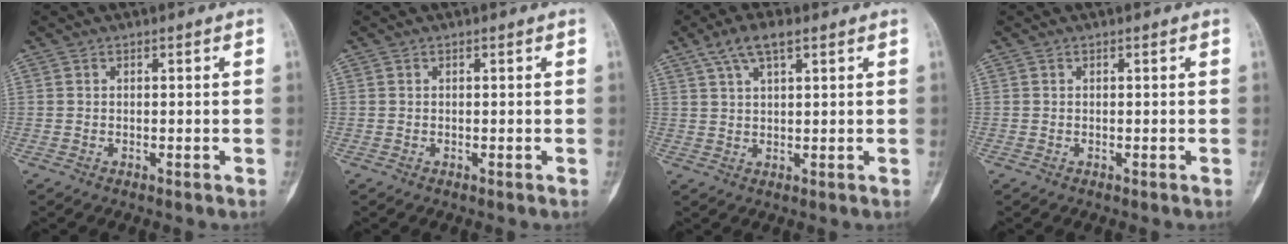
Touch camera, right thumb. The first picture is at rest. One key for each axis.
{"total": 0.0}
{"total": 6.0, "fx": 3.5, "fy": 2.0, "fz": 4.5, "tx": -0.086, "ty": 0.005, "tz": 0.068}
{"total": 0.0}